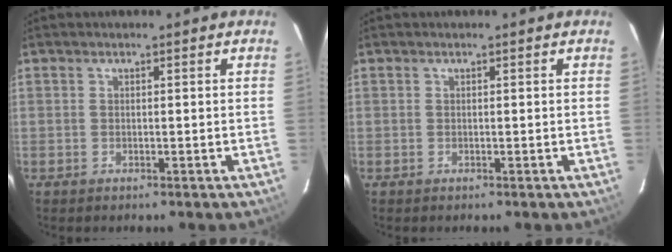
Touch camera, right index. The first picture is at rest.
{"total": 0.0}